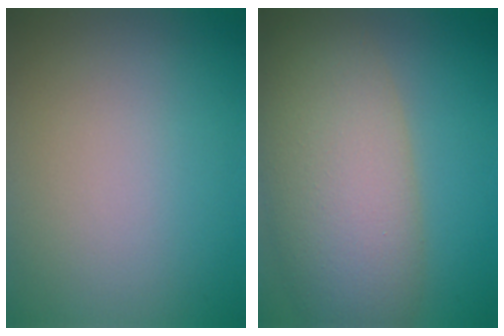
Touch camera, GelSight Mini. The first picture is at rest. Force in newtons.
{"total": 10.2, "press": 10.2, "slide": 0.5}